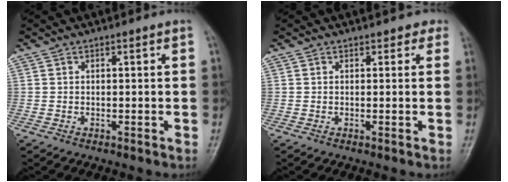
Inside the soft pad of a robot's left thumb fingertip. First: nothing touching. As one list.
[{"total": 1.5, "force": [1.1, 1.0, 0.3], "torque": [0.014, -0.005, 0.001]}]